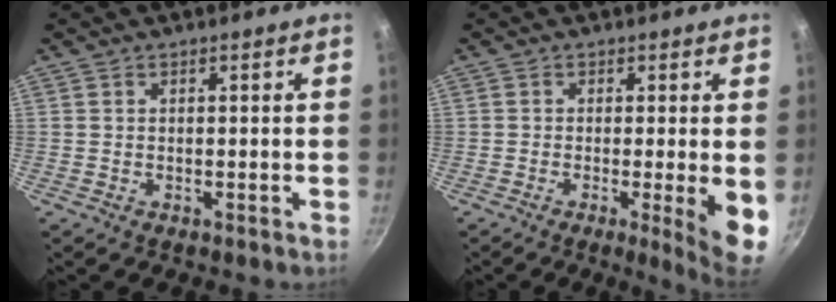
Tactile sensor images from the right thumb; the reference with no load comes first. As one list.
[{"total": 7.0, "force": [-1.0, 0.8, 6.9], "torque": [-0.093, -0.015, -0.013]}]